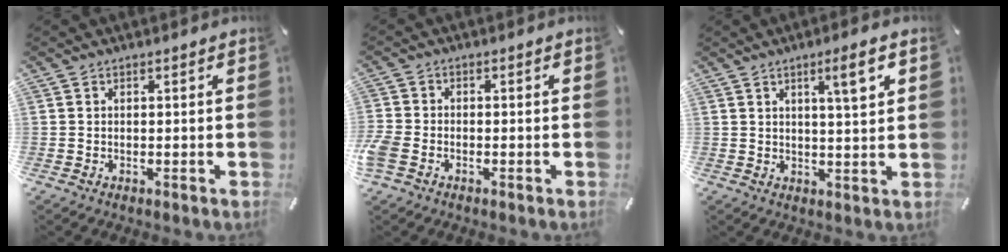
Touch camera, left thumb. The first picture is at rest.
{"total": 3.7, "force": [-1.9, 2.6, 1.8], "torque": [-0.046, 0.005, -0.039]}
{"total": 6.9, "force": [3.2, 0.8, 6.0], "torque": [-0.099, -0.008, 0.047]}